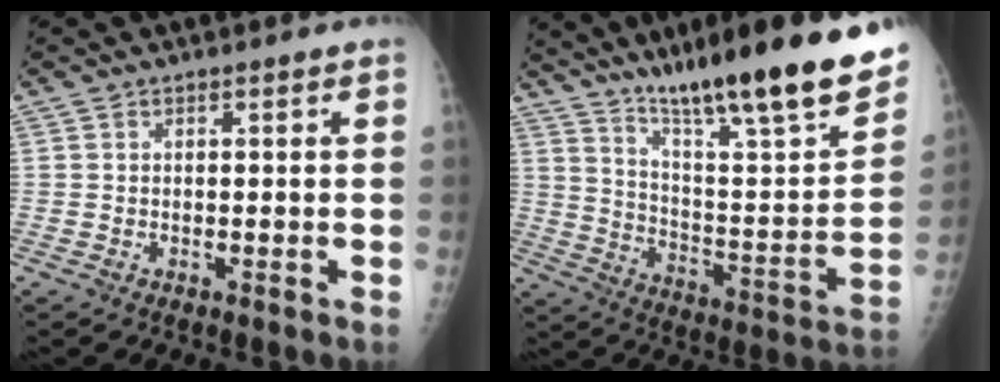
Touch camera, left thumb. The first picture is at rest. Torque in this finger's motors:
{"motor_torque": [0.56, 0.49, 1.54, -1.23, 0.41]}